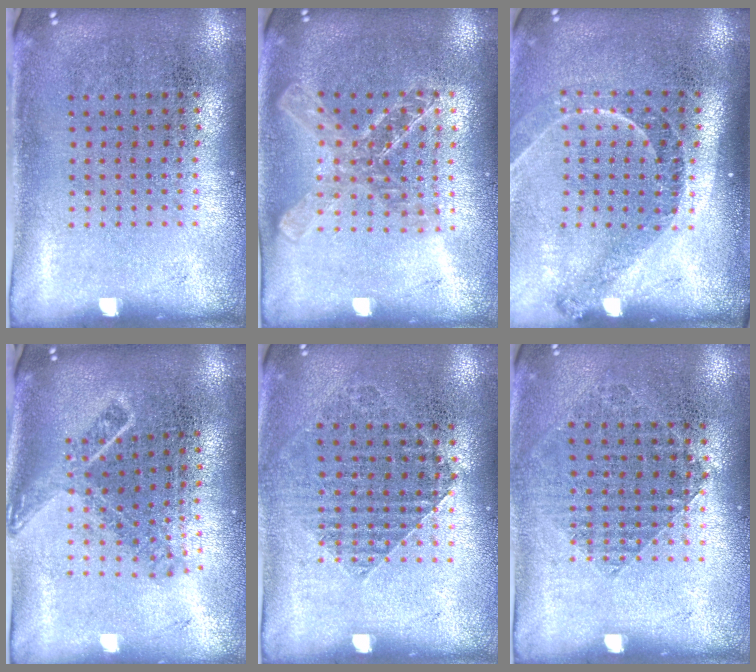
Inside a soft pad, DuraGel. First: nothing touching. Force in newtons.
{"total": 1.6, "press": 1.4, "slide": 0.7}
{"total": 1.4, "press": 1.3, "slide": 0.5}
{"total": 1.7, "press": 1.2, "slide": 1.2}
{"total": 0.9, "press": 0.9, "slide": 0.1}
{"total": 0.9, "press": 0.9, "slide": 0.4}